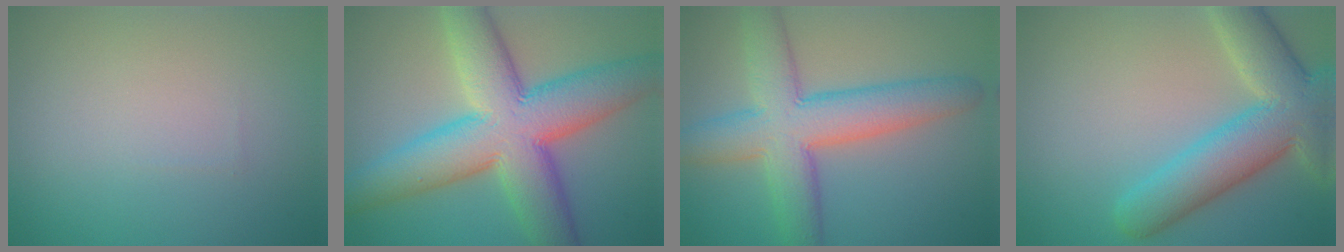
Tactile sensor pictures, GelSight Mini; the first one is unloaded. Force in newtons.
{"total": 12.1, "press": 12.1, "slide": 0.3}
{"total": 8.3, "press": 8.3, "slide": 0.5}
{"total": 8.7, "press": 8.7, "slide": 0.6}